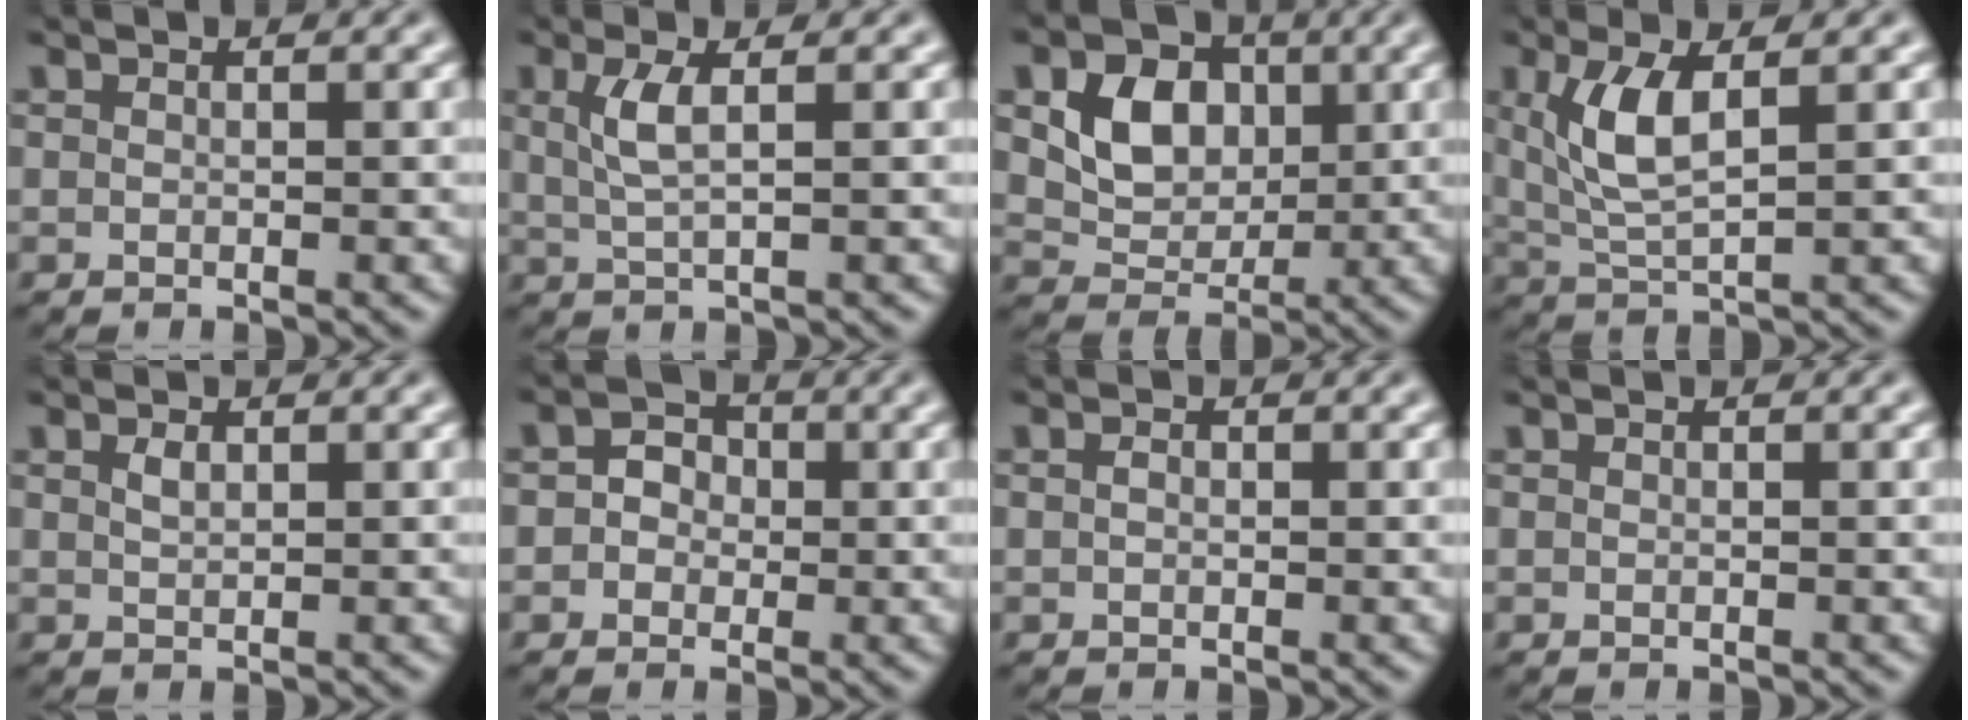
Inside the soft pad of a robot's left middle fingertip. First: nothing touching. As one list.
[{"total": 2.8, "force": [0.8, 0.8, 2.5], "torque": [-0.055, 0.000, 0.016]}, {"total": 5.6, "force": [1.4, 4.3, 3.3], "torque": [-0.070, -0.003, 0.019]}, {"total": 4.7, "force": [1.5, 1.7, 4.2], "torque": [-0.094, -0.002, 0.033]}, {"total": 1.0, "force": [0.5, 0.4, 0.7], "torque": [-0.018, 0.001, 0.012]}, {"total": 2.1, "force": [-0.2, 1.9, 0.8], "torque": [-0.007, 0.005, -0.006]}, {"total": 0.8, "force": [0.1, 0.6, 0.5], "torque": [-0.011, 0.000, 0.001]}, {"total": 0.0}]